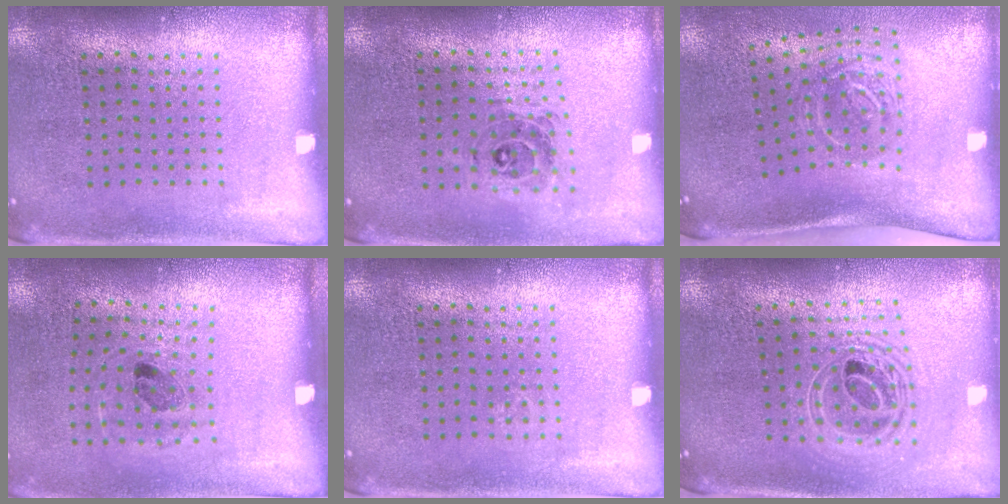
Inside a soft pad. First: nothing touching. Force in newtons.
{"total": 0.7, "press": 0.7, "slide": 0.2}
{"total": 2.0, "press": 1.3, "slide": 1.5}
{"total": 1.0, "press": 0.7, "slide": 0.7}
{"total": 0.5, "press": 0.5, "slide": 0.2}
{"total": 2.1, "press": 1.6, "slide": 1.3}